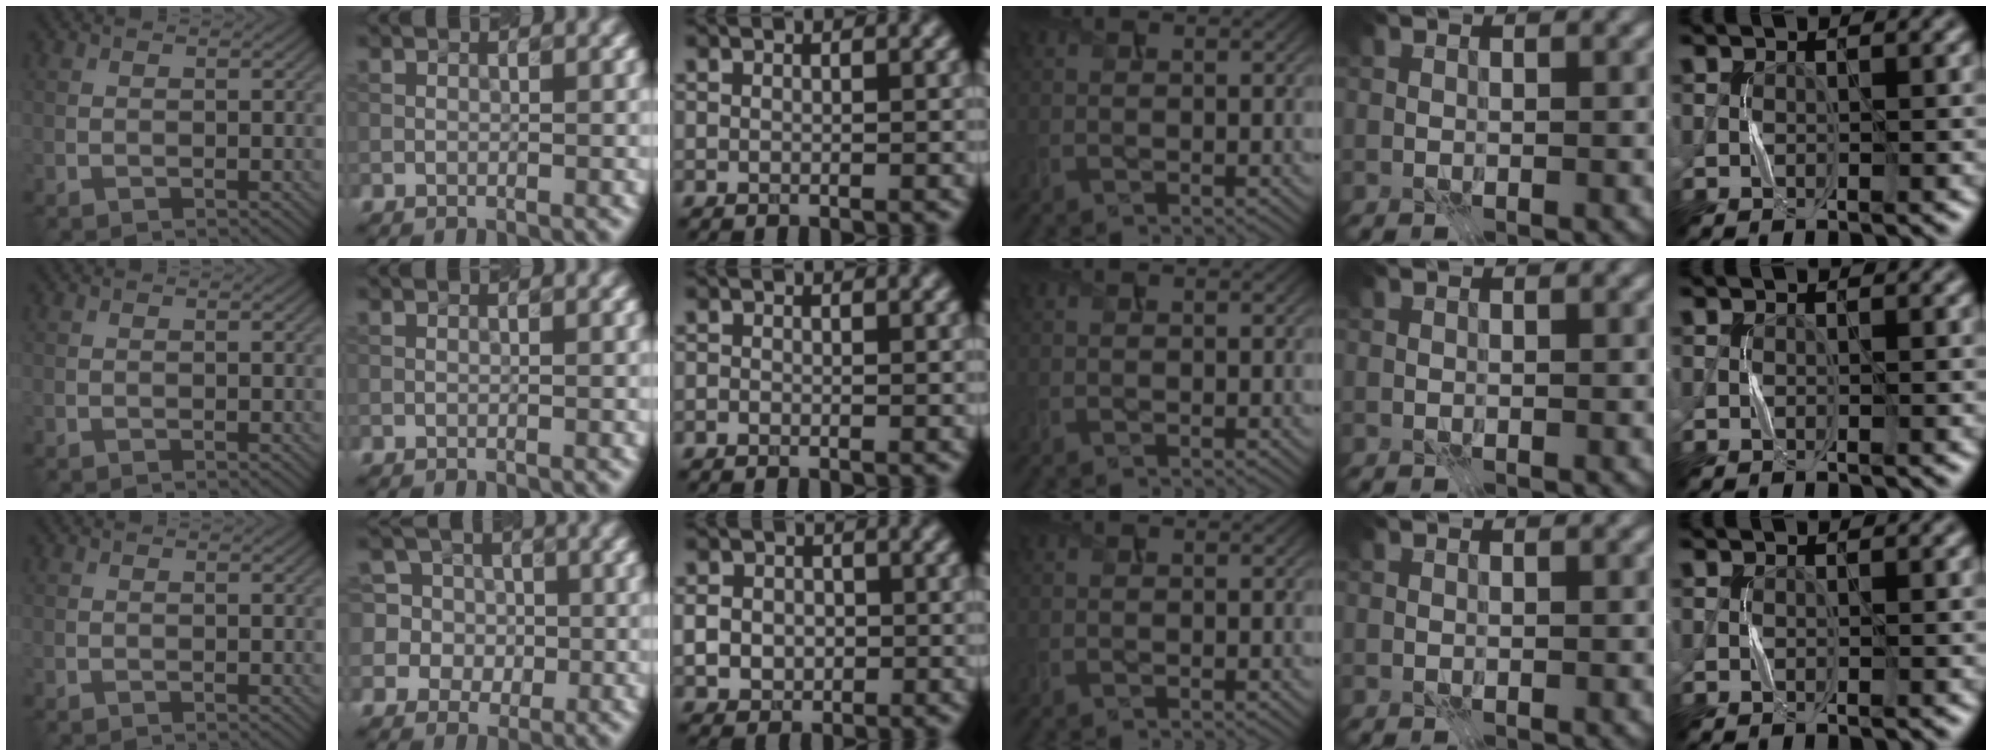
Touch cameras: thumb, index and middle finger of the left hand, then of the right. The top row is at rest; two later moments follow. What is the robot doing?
{"motion": "press", "object": "gel pad"}